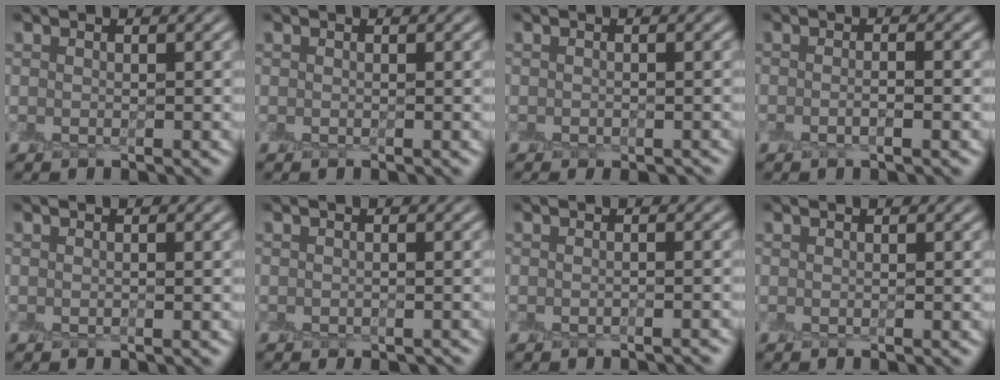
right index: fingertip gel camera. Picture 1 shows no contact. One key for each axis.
{"total": 0.0}
{"total": 0.7, "fx": -0.5, "fy": 0.2, "fz": 0.4, "tx": -0.005, "ty": -0.007, "tz": -0.008}
{"total": 1.1, "fx": -0.5, "fy": 0.0, "fz": 1.0, "tx": -0.018, "ty": -0.005, "tz": -0.011}
{"total": 0.0}
{"total": 0.6, "fx": -0.5, "fy": 0.1, "fz": 0.1, "tx": 0.001, "ty": -0.006, "tz": -0.008}
{"total": 1.0, "fx": -1.0, "fy": -0.1, "fz": 0.1, "tx": -0.002, "ty": -0.006, "tz": -0.018}
{"total": 0.0}